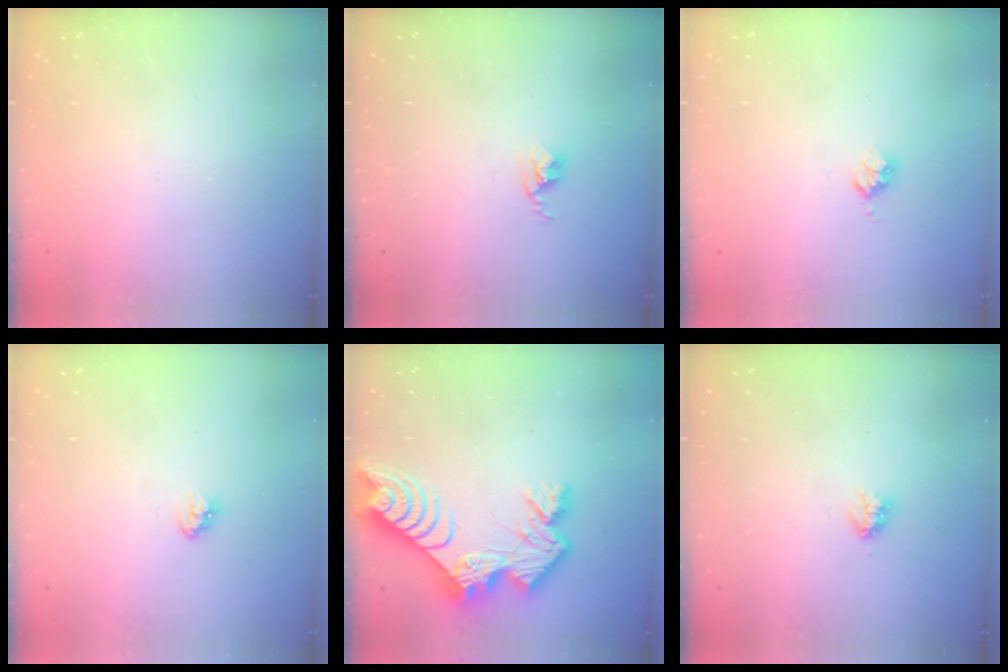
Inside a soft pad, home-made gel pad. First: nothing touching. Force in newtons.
{"total": 2.6, "press": 2.6, "slide": 0.4}
{"total": 2.5, "press": 2.5, "slide": 0.3}
{"total": 2.9, "press": 2.9, "slide": 0.2}
{"total": 13.7, "press": 13.7, "slide": 1.1}
{"total": 2.9, "press": 2.9, "slide": 0.5}